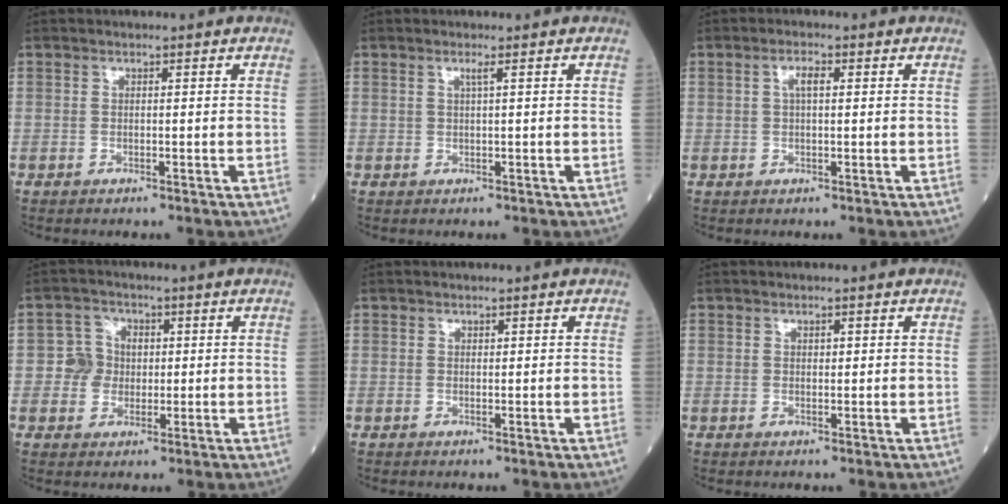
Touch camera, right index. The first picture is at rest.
{"total": 1.1, "force": [0.4, -0.8, 0.7], "torque": [-0.021, -0.003, 0.009]}
{"total": 2.3, "force": [0.6, 0.7, 2.1], "torque": [-0.042, 0.006, 0.011]}
{"total": 4.3, "force": [0.0, 4.2, 1.0], "torque": [-0.008, 0.012, 0.000]}
{"total": 0.0}
{"total": 0.7, "force": [0.3, 0.5, 0.4], "torque": [-0.005, -0.001, 0.004]}